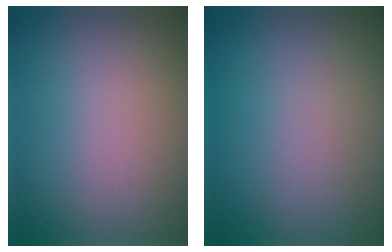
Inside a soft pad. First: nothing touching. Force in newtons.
{"total": 0.0}